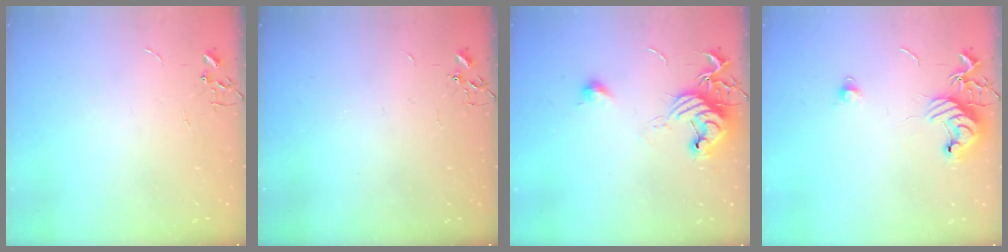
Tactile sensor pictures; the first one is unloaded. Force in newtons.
{"total": 2.1, "press": 2.1, "slide": 0.4}
{"total": 13.7, "press": 13.7, "slide": 0.9}
{"total": 11.0, "press": 10.9, "slide": 0.9}